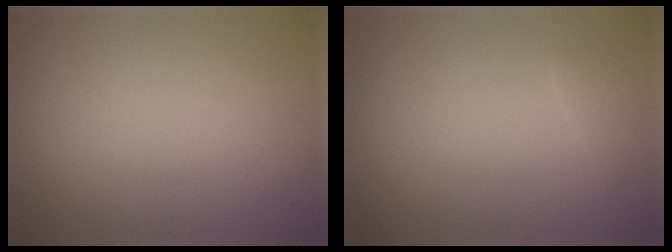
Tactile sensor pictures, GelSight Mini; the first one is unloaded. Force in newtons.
{"total": 0.8, "press": 0.8, "slide": 0.1}